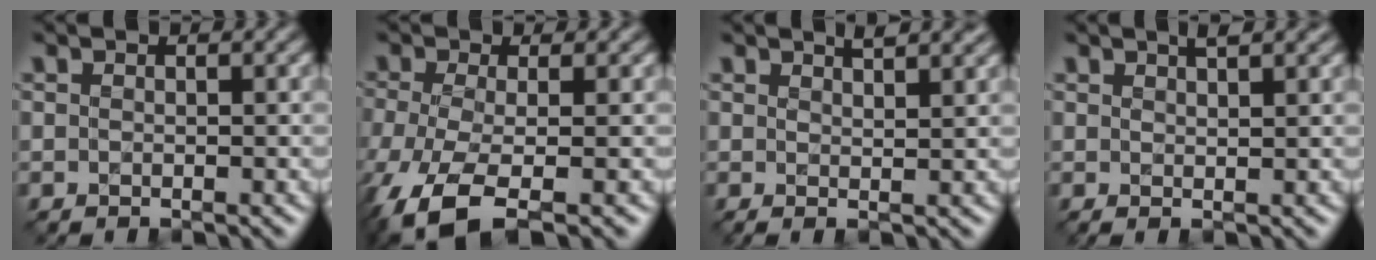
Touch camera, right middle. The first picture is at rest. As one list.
[{"total": 7.8, "force": [-4.1, 2.7, 6.1], "torque": [-0.137, -0.016, -0.083]}, {"total": 2.4, "force": [1.7, 0.6, 1.6], "torque": [-0.005, 0.008, 0.017]}, {"total": 2.2, "force": [1.5, 0.5, 1.5], "torque": [-0.010, 0.007, 0.016]}]